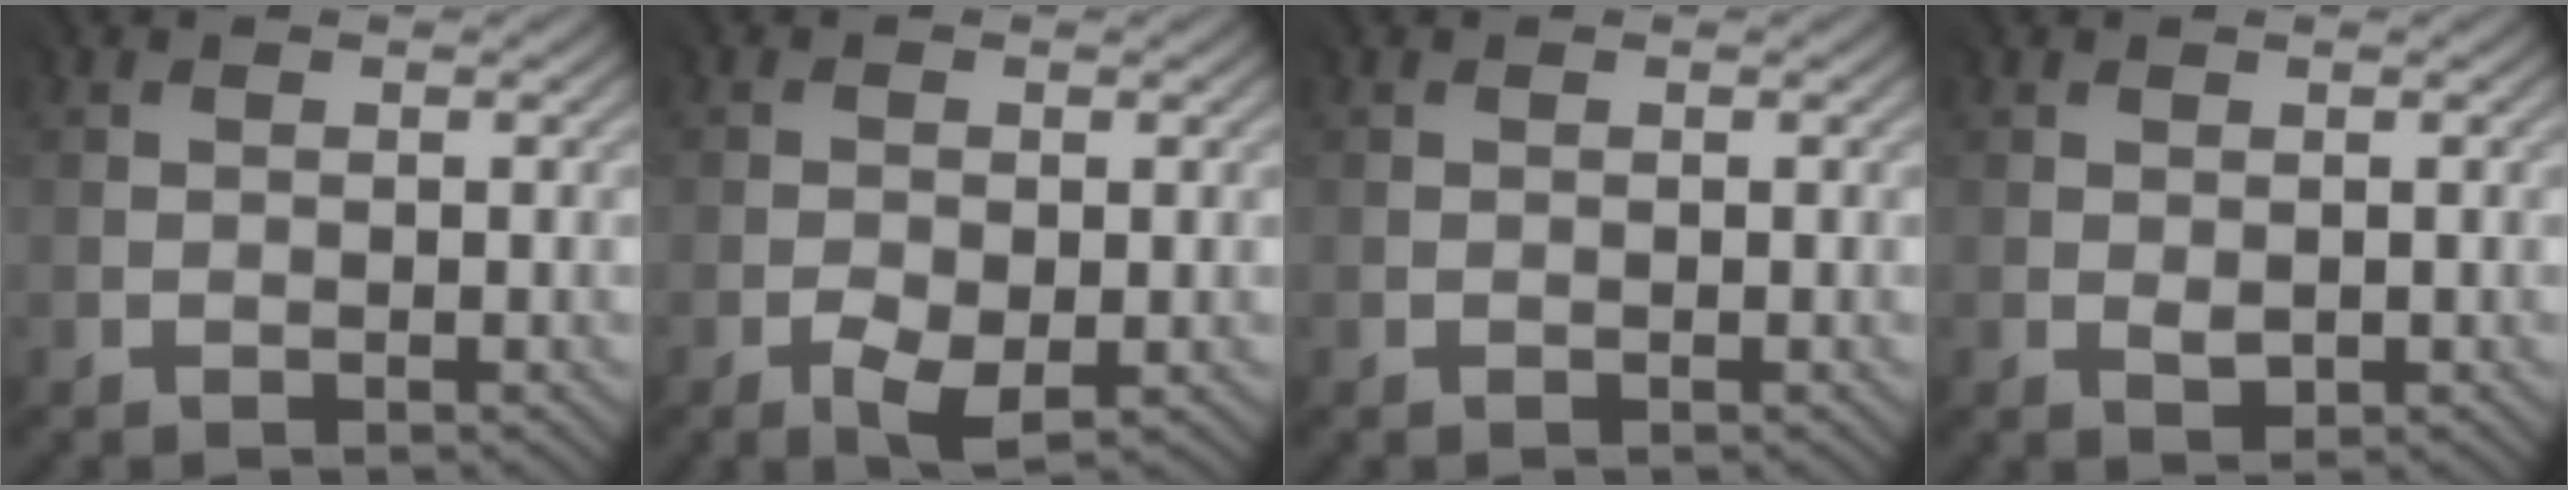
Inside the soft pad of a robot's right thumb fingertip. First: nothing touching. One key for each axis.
{"total": 3.0, "fx": -1.4, "fy": 1.4, "fz": 2.3, "tx": -0.047, "ty": -0.007, "tz": -0.021}
{"total": 0.0}
{"total": 1.0, "fx": 0.0, "fy": 0.8, "fz": 0.6, "tx": -0.009, "ty": -0.003, "tz": 0.004}